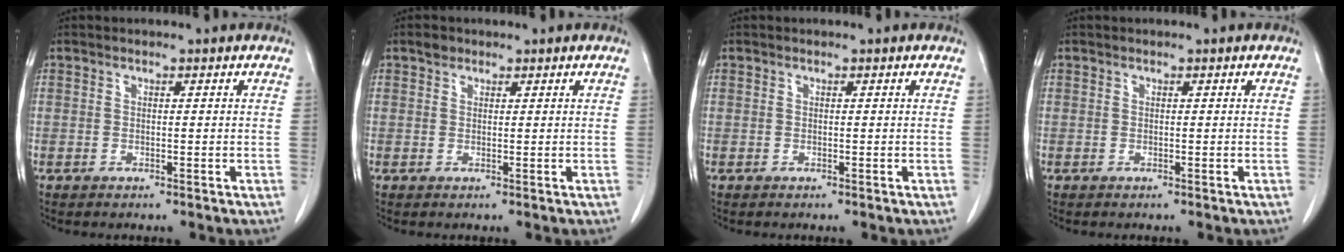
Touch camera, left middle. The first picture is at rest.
{"total": 1.2, "force": [0.8, 0.8, 0.2], "torque": [-0.004, 0.003, 0.012]}
{"total": 0.0}
{"total": 0.0}